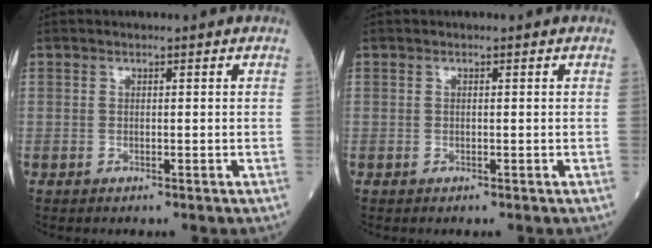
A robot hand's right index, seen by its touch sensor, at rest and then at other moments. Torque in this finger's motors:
{"motor_torque": [-0.07, 0.01, -0.02, -0.01]}